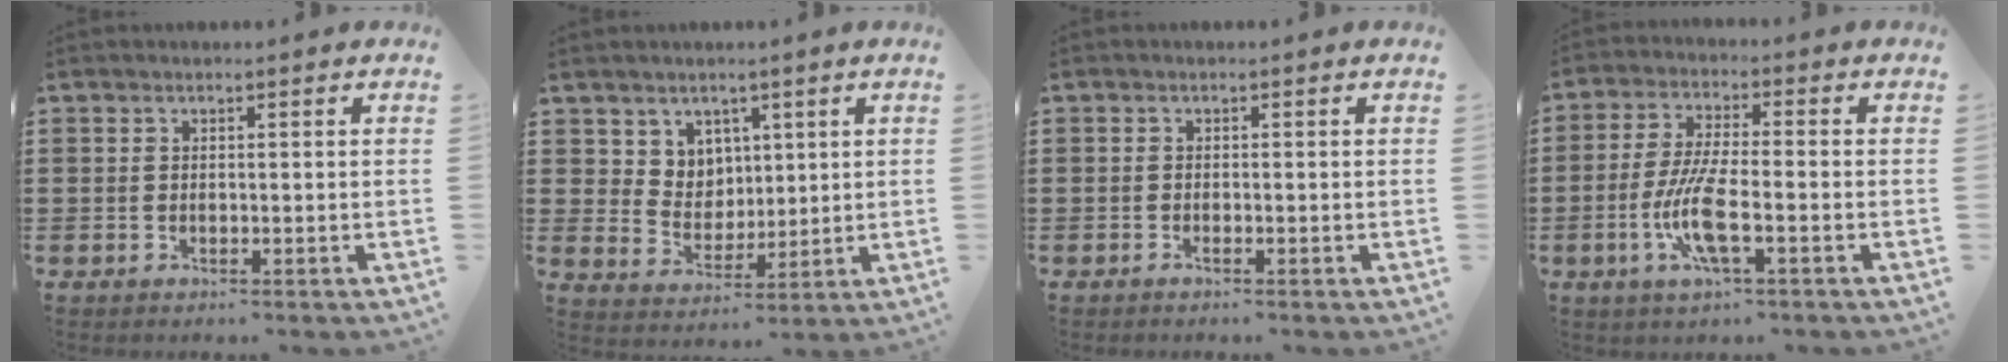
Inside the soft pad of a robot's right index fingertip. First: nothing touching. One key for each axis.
{"total": 6.5, "fx": 4.0, "fy": 5.1, "fz": 0.0, "tx": -0.038, "ty": -0.009, "tz": 0.080}
{"total": 0.6, "fx": -0.5, "fy": -0.1, "fz": 0.3, "tx": -0.006, "ty": -0.003, "tz": -0.011}
{"total": 8.4, "fx": -2.7, "fy": 1.9, "fz": 7.7, "tx": -0.167, "ty": -0.014, "tz": -0.055}